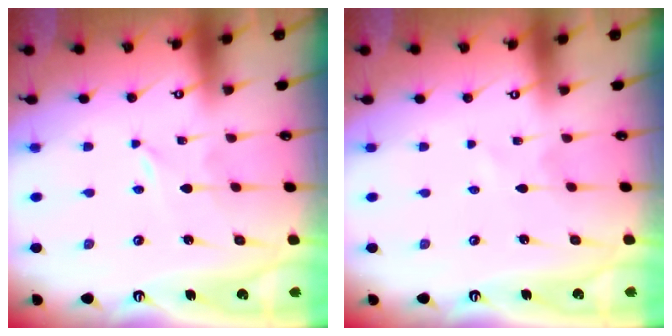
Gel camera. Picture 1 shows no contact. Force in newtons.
{"total": 0.0}